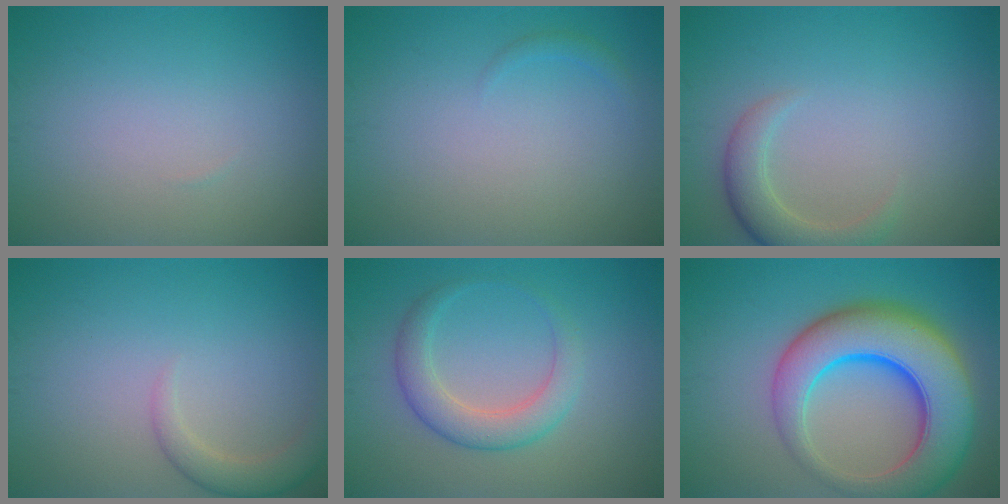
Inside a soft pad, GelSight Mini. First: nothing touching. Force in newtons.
{"total": 0.7, "press": 0.7, "slide": 0.1}
{"total": 3.2, "press": 3.2, "slide": 0.3}
{"total": 2.5, "press": 2.5, "slide": 0.2}
{"total": 3.6, "press": 3.6, "slide": 0.3}
{"total": 11.2, "press": 11.1, "slide": 0.5}